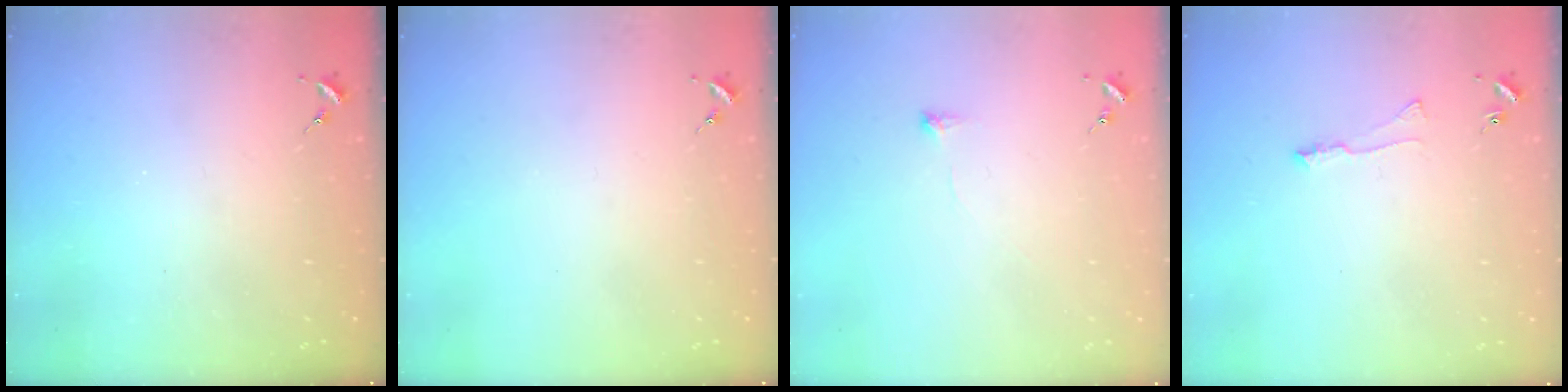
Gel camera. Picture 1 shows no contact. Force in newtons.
{"total": 0.0}
{"total": 5.8, "press": 5.7, "slide": 0.9}
{"total": 4.2, "press": 4.2, "slide": 0.6}